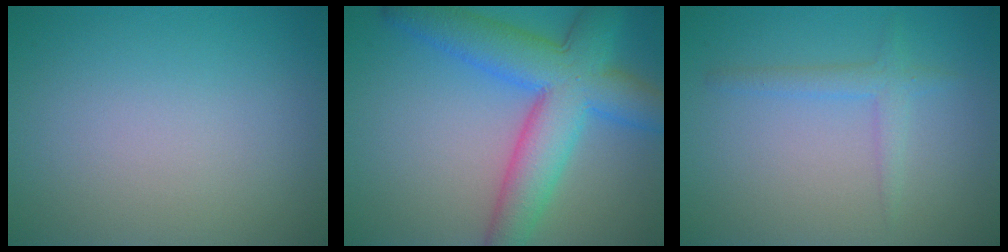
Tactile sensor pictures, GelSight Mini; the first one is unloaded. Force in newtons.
{"total": 8.9, "press": 8.9, "slide": 0.4}
{"total": 1.7, "press": 1.7, "slide": 0.0}